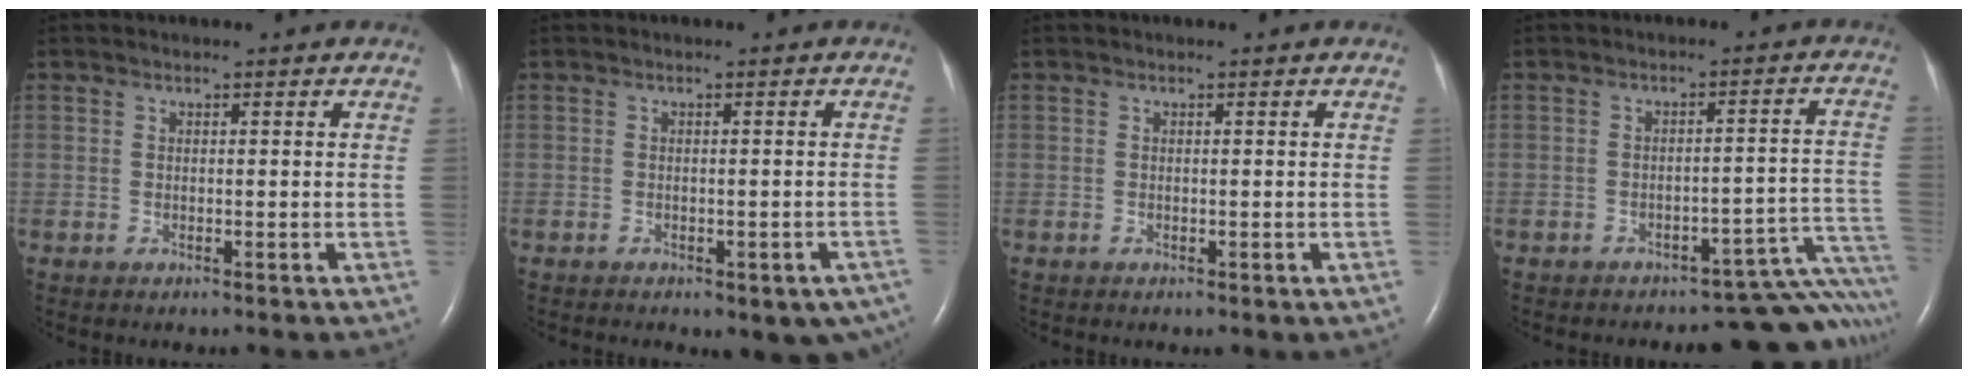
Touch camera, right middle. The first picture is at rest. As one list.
[{"total": 6.4, "force": [-4.5, 2.8, 3.6], "torque": [-0.026, 0.008, -0.055]}, {"total": 0.0}, {"total": 12.0, "force": [-11.6, 1.5, 2.8], "torque": [0.006, 0.048, -0.135]}]